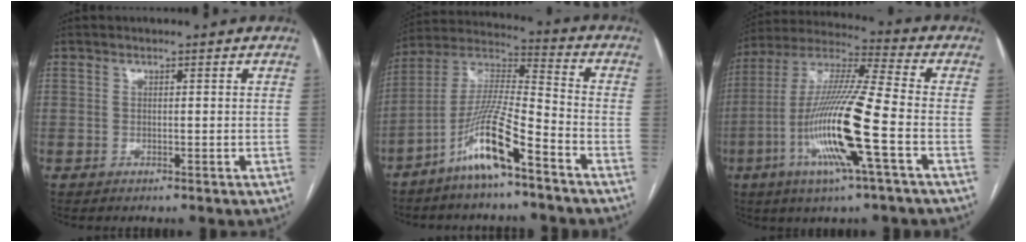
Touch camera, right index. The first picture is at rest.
{"total": 12.3, "force": [-7.3, 0.9, 9.9], "torque": [-0.201, -0.005, -0.146]}
{"total": 17.3, "force": [-5.4, 0.2, 16.4], "torque": [-0.330, -0.011, -0.107]}